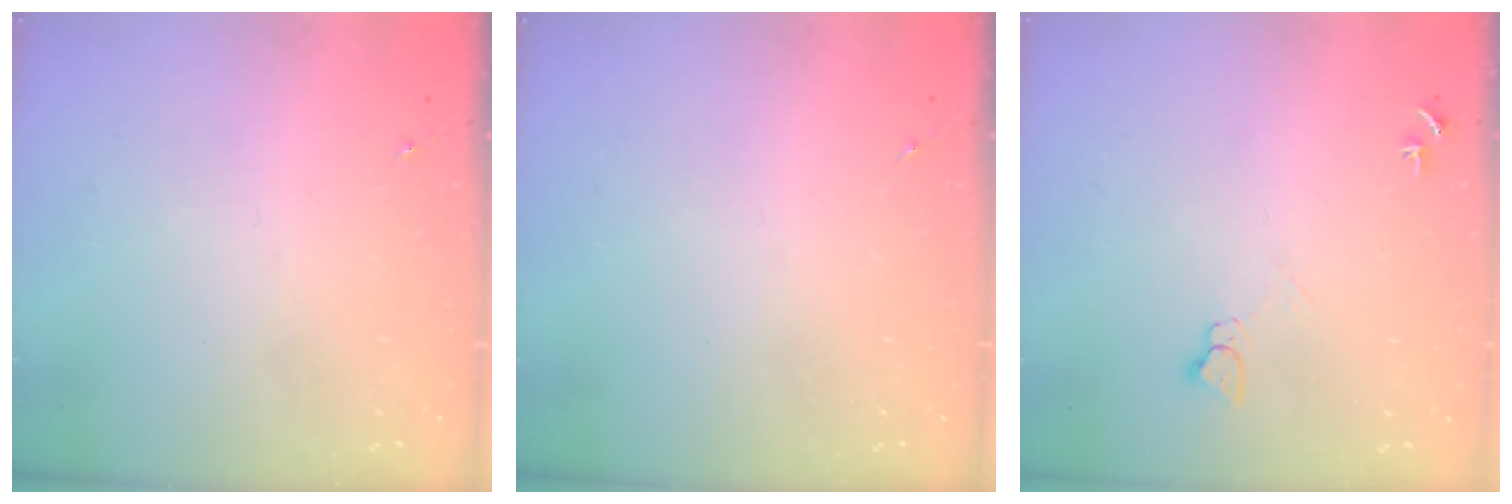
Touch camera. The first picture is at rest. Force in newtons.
{"total": 0.0}
{"total": 4.4, "press": 4.4, "slide": 0.4}